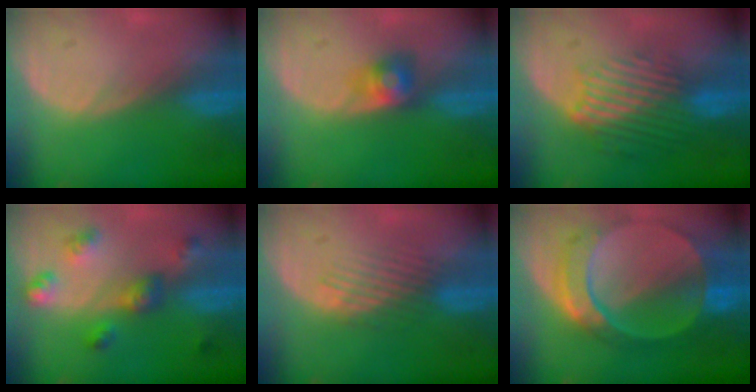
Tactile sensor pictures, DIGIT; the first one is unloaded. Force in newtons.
{"total": 3.1, "press": 3.1, "slide": 0.1}
{"total": 9.7, "press": 8.1, "slide": 5.3}
{"total": 6.5, "press": 5.8, "slide": 3.0}
{"total": 3.6, "press": 3.1, "slide": 1.9}
{"total": 9.5, "press": 8.3, "slide": 4.4}